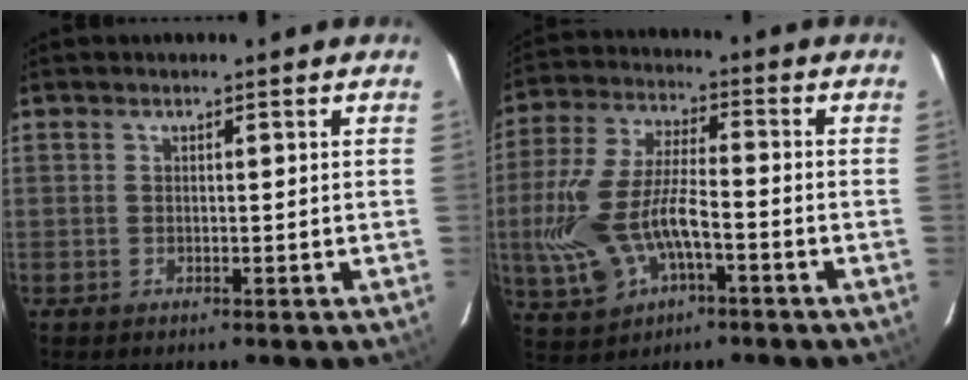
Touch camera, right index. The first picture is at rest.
{"total": 15.4, "force": [-4.5, 7.4, 12.7], "torque": [-0.283, -0.003, -0.076]}